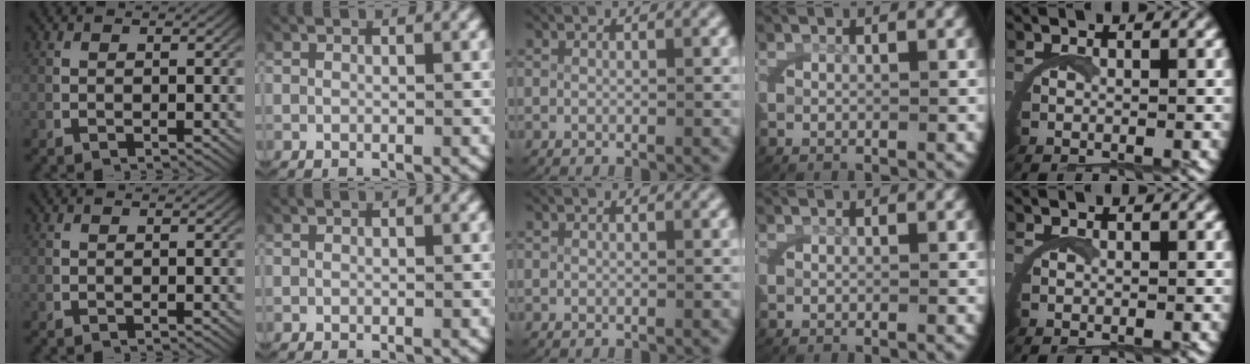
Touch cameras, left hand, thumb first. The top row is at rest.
{}